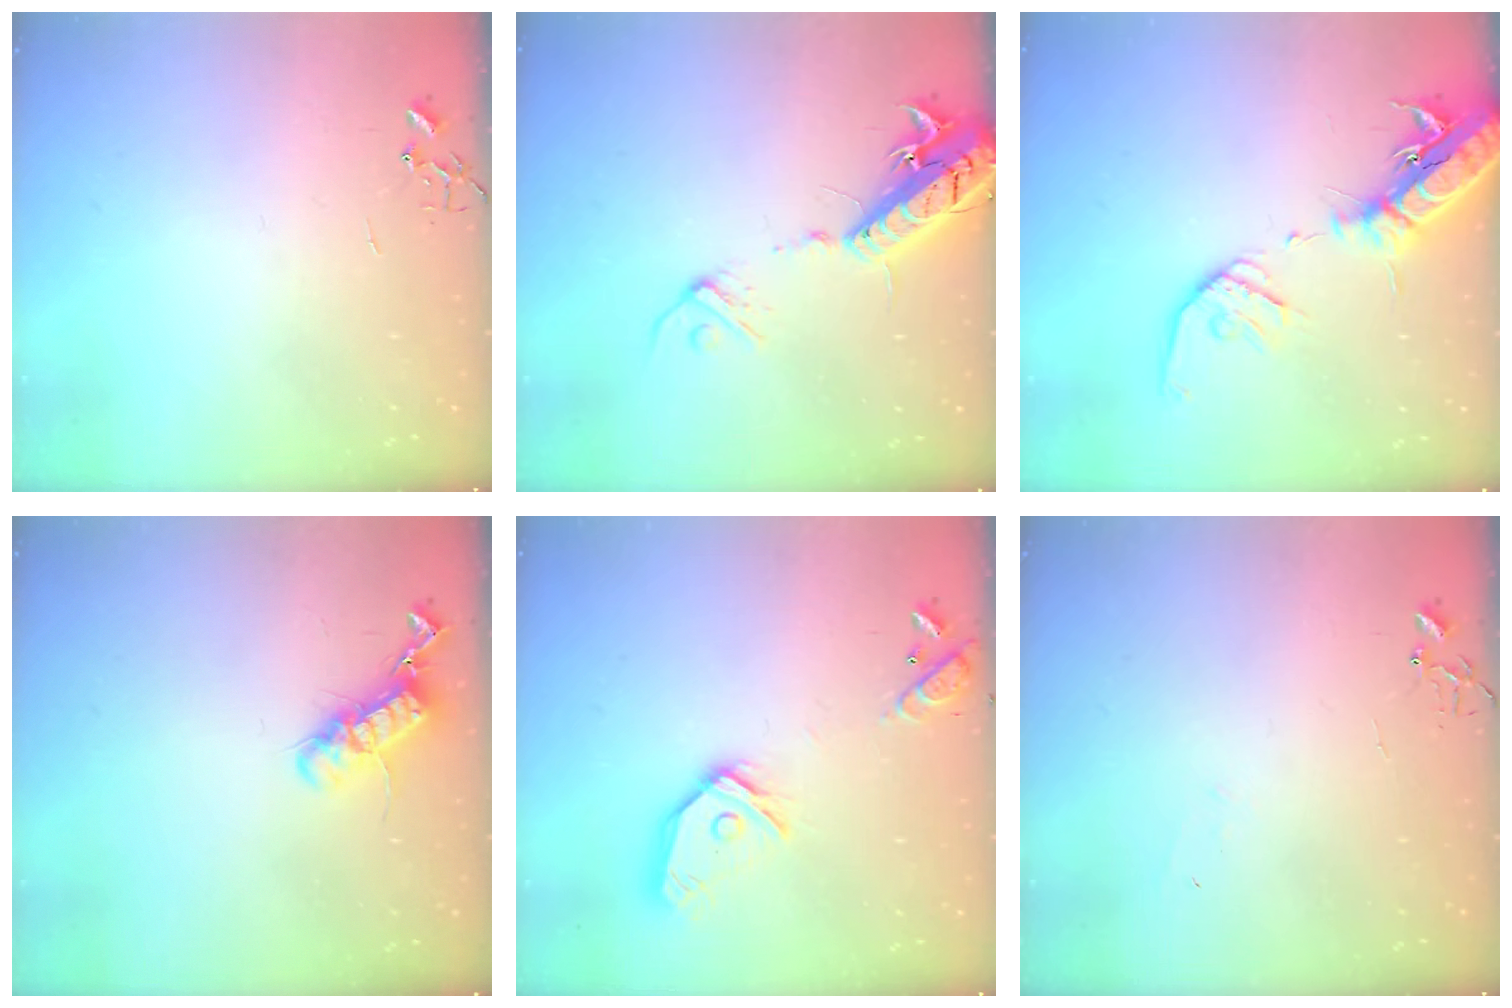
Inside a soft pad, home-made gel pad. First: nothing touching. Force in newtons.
{"total": 17.4, "press": 17.0, "slide": 3.7}
{"total": 19.0, "press": 18.5, "slide": 4.3}
{"total": 13.8, "press": 13.8, "slide": 0.4}
{"total": 15.7, "press": 15.5, "slide": 2.4}
{"total": 4.3, "press": 4.2, "slide": 0.5}